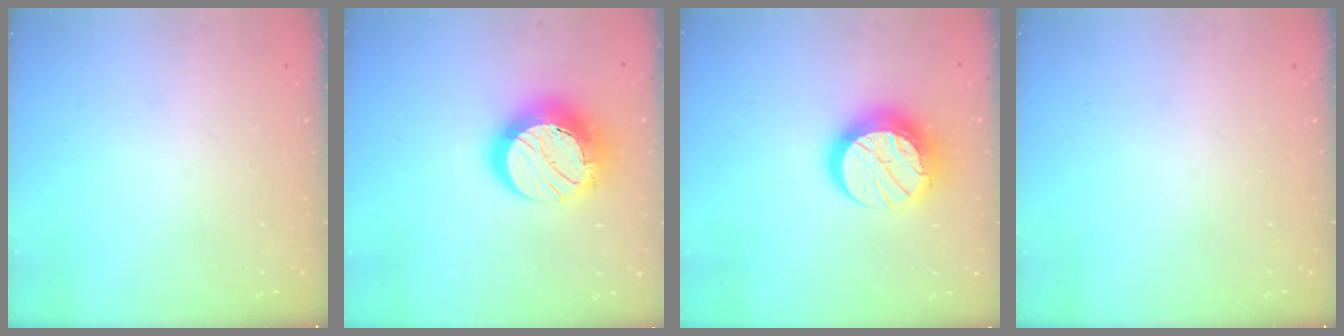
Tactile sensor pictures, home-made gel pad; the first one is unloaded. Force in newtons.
{"total": 18.5, "press": 18.5, "slide": 1.3}
{"total": 14.8, "press": 14.8, "slide": 1.2}
{"total": 0.0}